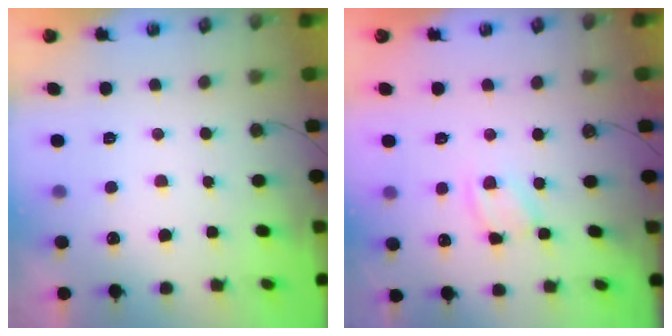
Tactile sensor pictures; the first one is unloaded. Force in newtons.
{"total": 2.1, "press": 2.1, "slide": 0.3}